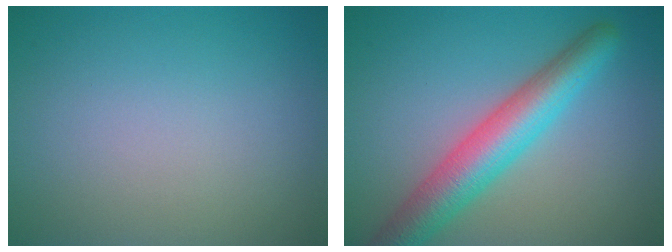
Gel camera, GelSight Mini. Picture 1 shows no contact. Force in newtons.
{"total": 6.4, "press": 6.4, "slide": 0.3}